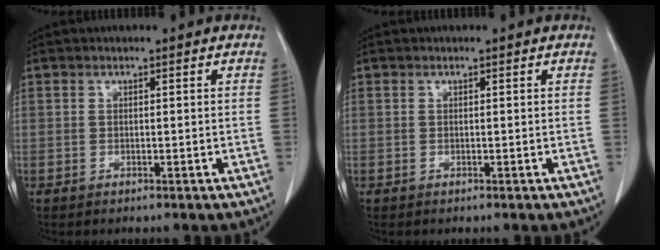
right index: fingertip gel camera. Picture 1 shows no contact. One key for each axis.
{"total": 0.0}